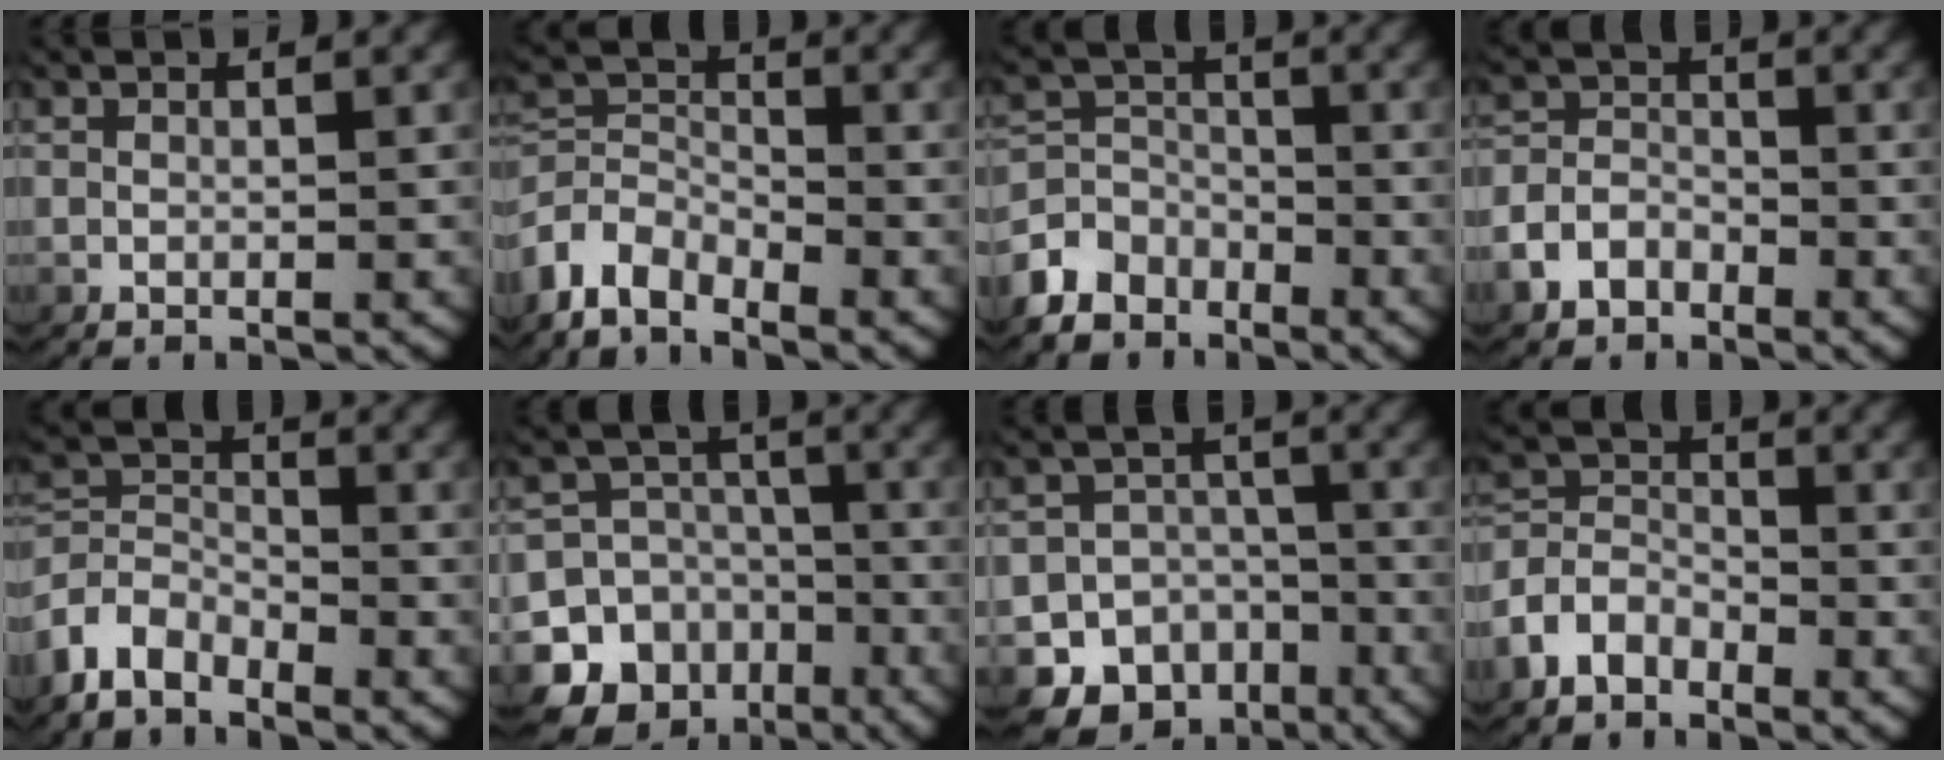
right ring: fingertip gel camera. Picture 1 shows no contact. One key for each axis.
{"total": 6.5, "fx": -2.9, "fy": 5.3, "fz": 2.4, "tx": -0.064, "ty": -0.034, "tz": -0.047}
{"total": 6.7, "fx": -3.0, "fy": 5.6, "fz": 2.0, "tx": -0.040, "ty": -0.029, "tz": -0.049}
{"total": 5.1, "fx": -2.4, "fy": 4.3, "fz": 1.1, "tx": -0.027, "ty": -0.006, "tz": -0.044}
{"total": 5.7, "fx": -2.7, "fy": 4.7, "fz": 1.8, "tx": -0.055, "ty": -0.031, "tz": -0.044}
{"total": 18.8, "fx": -7.7, "fy": 15.9, "fz": 6.6, "tx": -0.131, "ty": -0.074, "tz": -0.126}
{"total": 18.1, "fx": -8.4, "fy": 15.2, "fz": 5.0, "tx": -0.112, "ty": -0.078, "tz": -0.142}
{"total": 4.8, "fx": -2.0, "fy": 4.2, "fz": 1.3, "tx": -0.042, "ty": -0.018, "tz": -0.035}